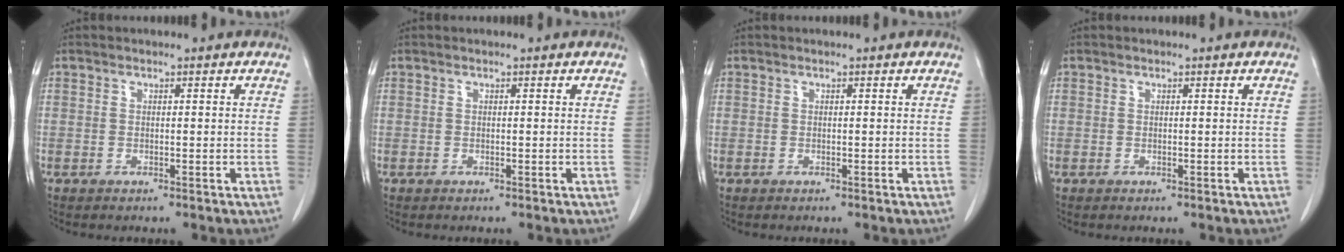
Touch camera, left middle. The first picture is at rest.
{"total": 0.0}
{"total": 0.0}
{"total": 0.0}